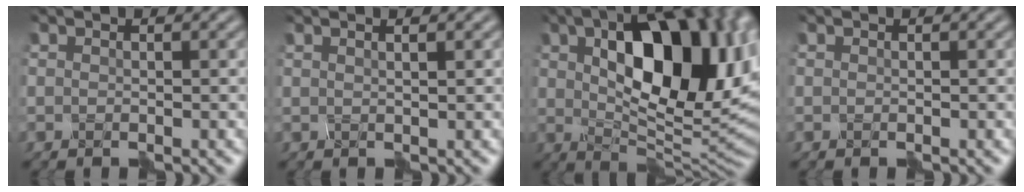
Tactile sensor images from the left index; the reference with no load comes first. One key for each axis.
{"total": 3.0, "fx": 1.6, "fy": 1.4, "fz": 2.1, "tx": -0.007, "ty": 0.016, "tz": -0.007}
{"total": 15.3, "fx": 3.8, "fy": 7.8, "fz": 12.7, "tx": -0.182, "ty": 0.010, "tz": 0.061}
{"total": 0.0}